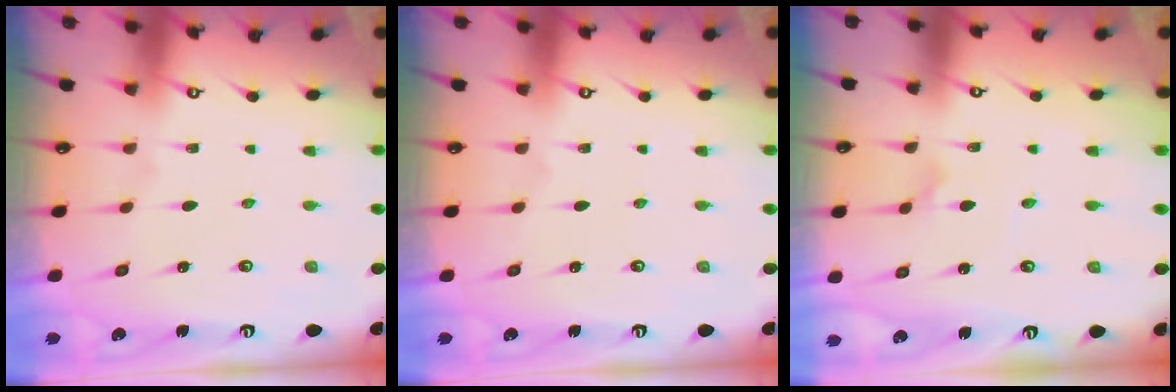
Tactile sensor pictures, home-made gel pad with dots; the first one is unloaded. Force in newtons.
{"total": 0.0}
{"total": 3.1, "press": 3.0, "slide": 0.5}